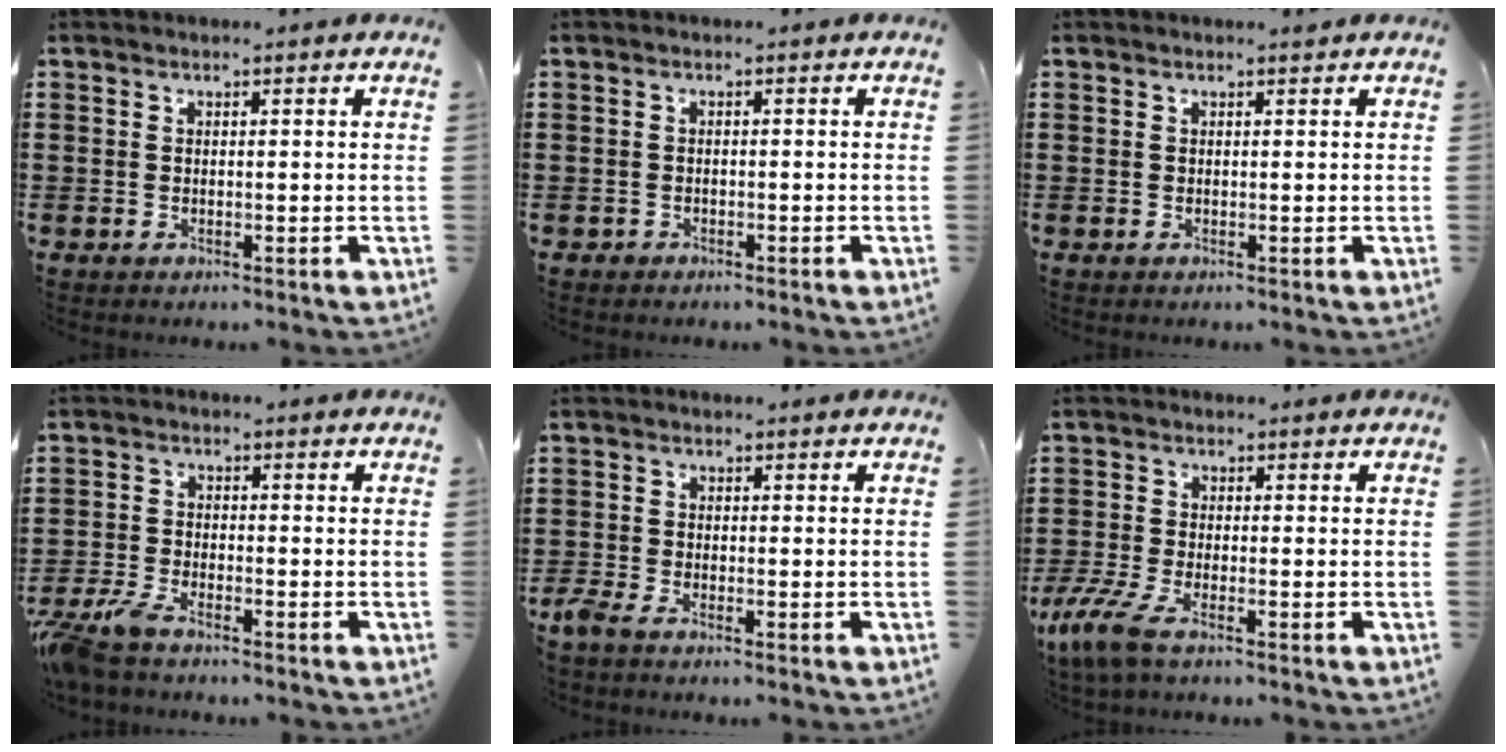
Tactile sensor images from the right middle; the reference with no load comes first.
{"total": 0.7, "force": [-0.6, 0.3, 0.0], "torque": [0.000, 0.002, -0.014]}
{"total": 0.0}
{"total": 4.5, "force": [-3.8, 0.8, 2.2], "torque": [-0.071, -0.009, -0.084]}
{"total": 2.0, "force": [-1.7, 0.3, 1.0], "torque": [-0.048, -0.007, -0.044]}
{"total": 5.0, "force": [-3.1, 1.0, 3.7], "torque": [-0.104, -0.019, -0.066]}